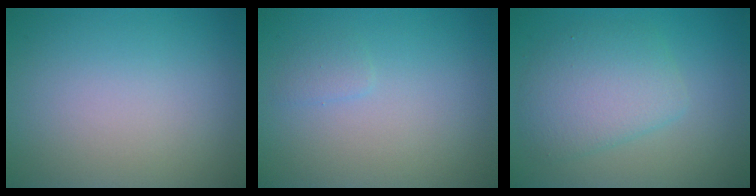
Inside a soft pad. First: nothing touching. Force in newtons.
{"total": 0.8, "press": 0.8, "slide": 0.0}
{"total": 4.4, "press": 4.4, "slide": 0.1}